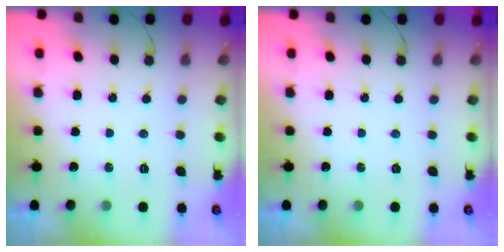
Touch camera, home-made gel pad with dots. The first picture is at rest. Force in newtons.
{"total": 0.0}